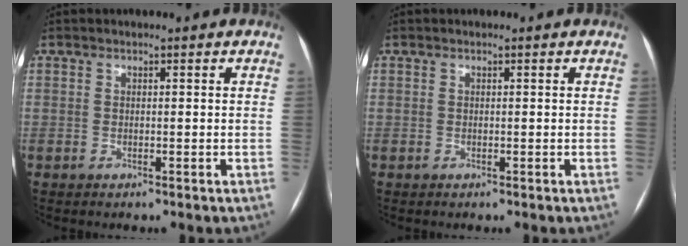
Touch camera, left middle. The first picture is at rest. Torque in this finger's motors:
{"motor_torque": [0.00, 0.02, 0.01, 0.00]}